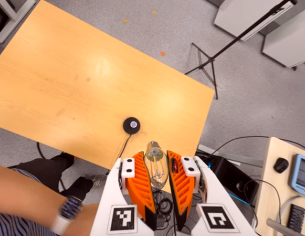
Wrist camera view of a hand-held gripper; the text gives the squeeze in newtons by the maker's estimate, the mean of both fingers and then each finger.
{"total": 20.2, "left": 25.3, "right": 15.2}